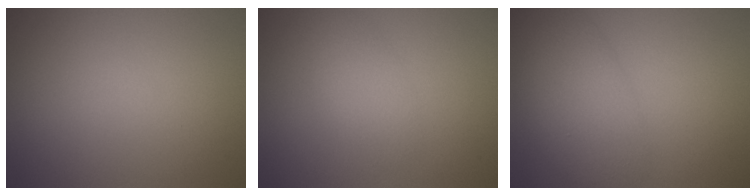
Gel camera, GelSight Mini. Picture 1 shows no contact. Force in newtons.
{"total": 2.1, "press": 2.1, "slide": 0.1}
{"total": 5.2, "press": 5.1, "slide": 0.3}